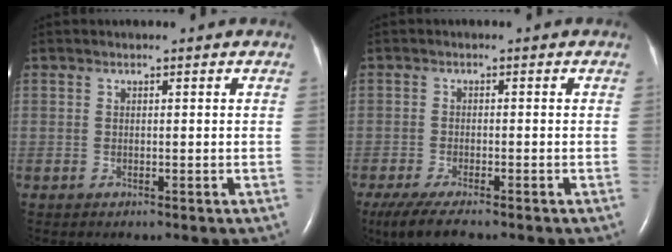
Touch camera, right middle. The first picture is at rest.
{"total": 6.2, "force": [-4.8, 0.9, 3.9], "torque": [-0.073, -0.017, -0.078]}